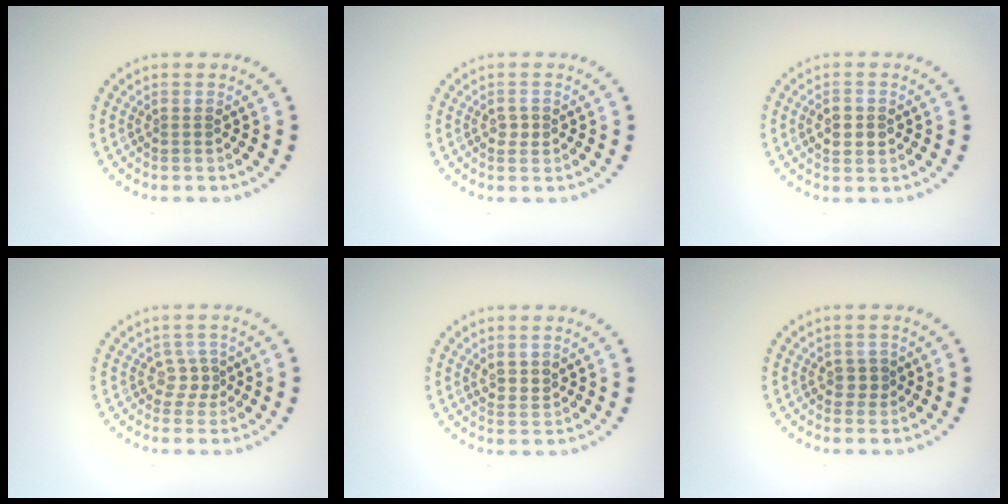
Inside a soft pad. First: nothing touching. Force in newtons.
{"total": 1.0, "press": 1.0, "slide": 0.1}
{"total": 2.6, "press": 2.6, "slide": 0.1}
{"total": 1.6, "press": 1.1, "slide": 1.2}
{"total": 1.6, "press": 1.3, "slide": 1.0}
{"total": 1.2, "press": 1.1, "slide": 0.4}